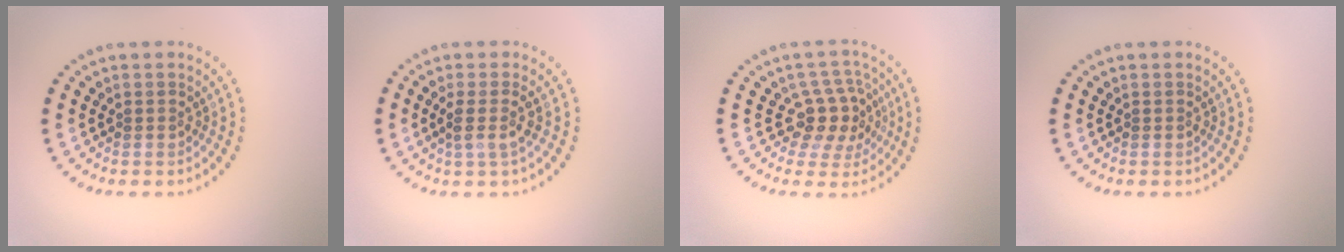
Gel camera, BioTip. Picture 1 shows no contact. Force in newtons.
{"total": 1.9, "press": 1.4, "slide": 1.2}
{"total": 3.7, "press": 3.2, "slide": 1.9}
{"total": 0.0}